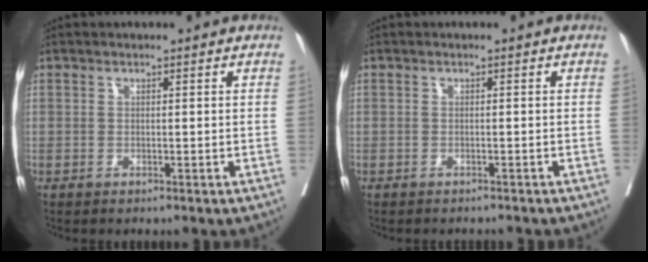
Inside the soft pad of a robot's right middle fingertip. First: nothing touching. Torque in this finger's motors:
{"motor_torque": [0.21, -0.25, -0.02, -0.01]}